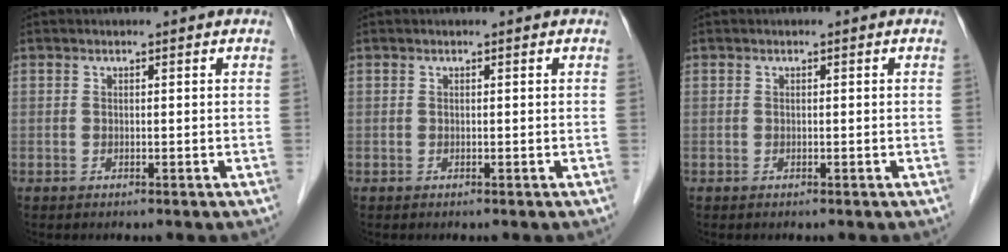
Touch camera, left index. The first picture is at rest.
{"total": 0.0}
{"total": 0.0}